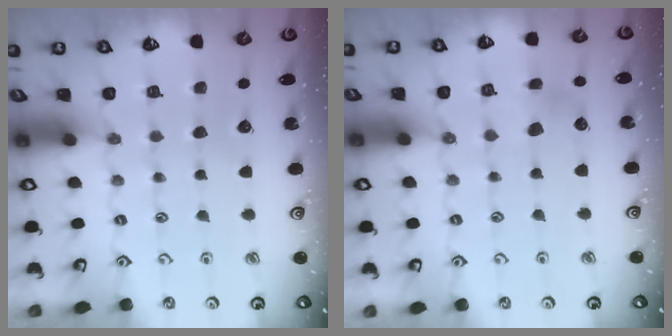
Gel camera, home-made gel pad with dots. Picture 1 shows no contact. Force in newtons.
{"total": 3.6, "press": 3.6, "slide": 0.4}